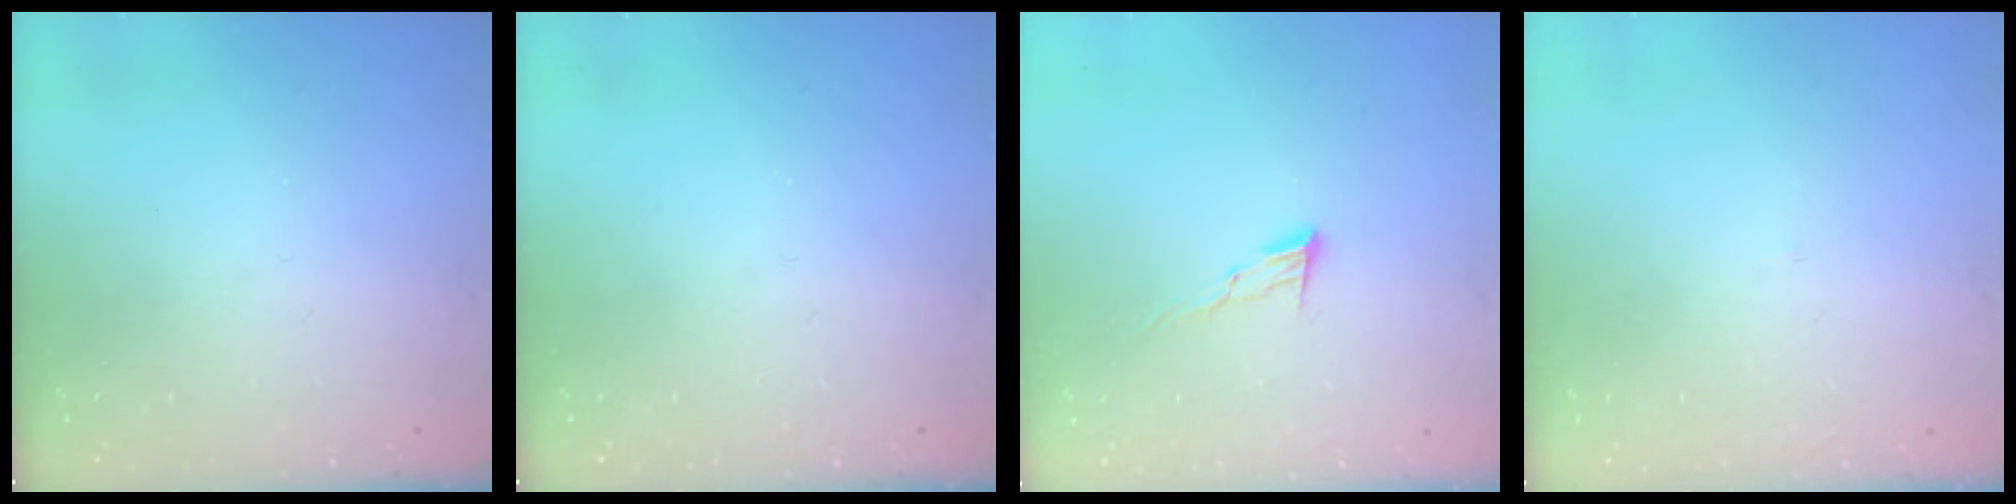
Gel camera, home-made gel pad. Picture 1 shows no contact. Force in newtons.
{"total": 0.0}
{"total": 6.1, "press": 6.1, "slide": 0.6}
{"total": 1.5, "press": 1.5, "slide": 0.1}